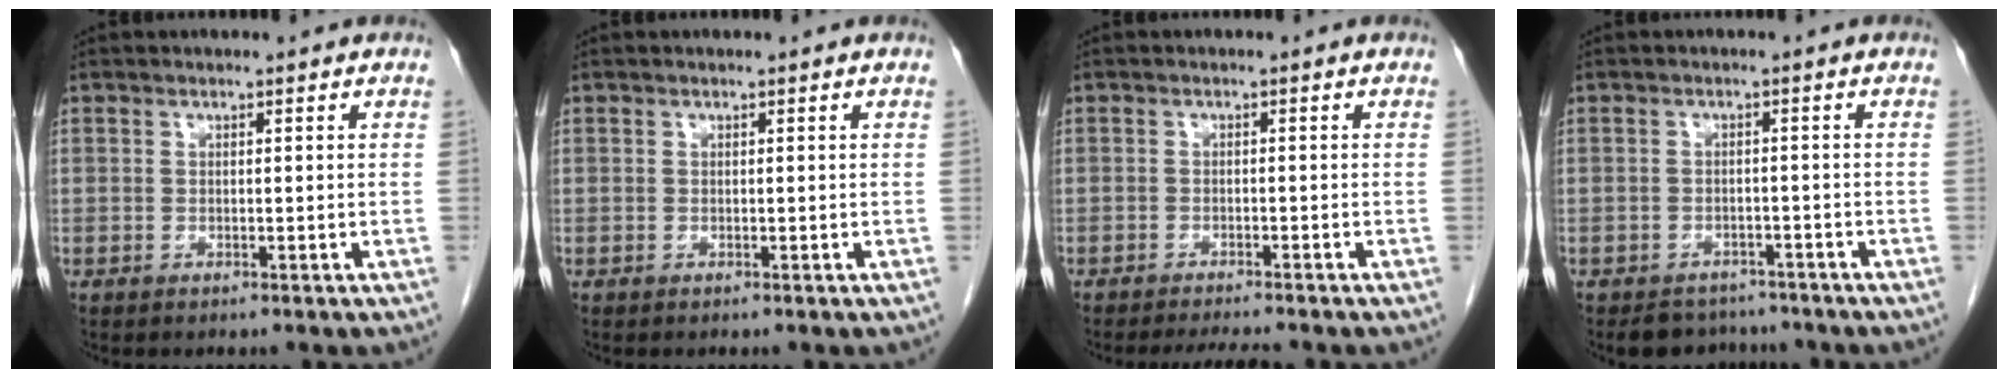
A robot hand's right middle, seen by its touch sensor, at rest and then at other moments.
{"total": 0.0}
{"total": 4.0, "force": [-3.6, 0.0, 1.6], "torque": [-0.024, -0.013, -0.054]}
{"total": 4.8, "force": [-4.2, 2.2, 0.0], "torque": [0.006, 0.006, -0.057]}